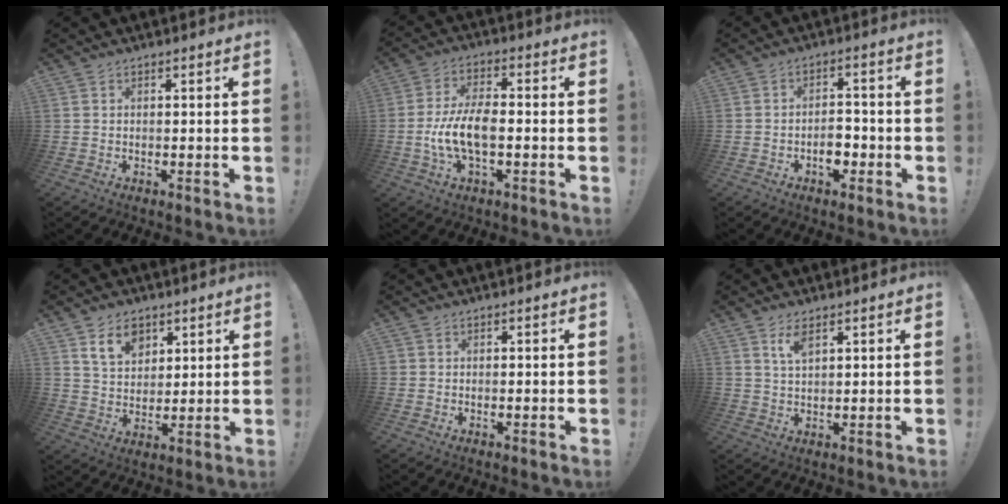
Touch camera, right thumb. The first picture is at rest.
{"total": 10.9, "force": [-2.2, 4.9, 9.5], "torque": [-0.198, 0.003, -0.037]}
{"total": 5.6, "force": [-2.1, 3.7, 3.8], "torque": [-0.044, 0.010, -0.036]}
{"total": 9.8, "force": [5.8, 6.8, 4.0], "torque": [-0.063, -0.024, 0.111]}
{"total": 0.7, "force": [0.3, 0.5, -0.3], "torque": [0.006, 0.001, 0.005]}
{"total": 4.4, "force": [2.6, 1.7, 3.1], "torque": [-0.056, -0.006, 0.044]}